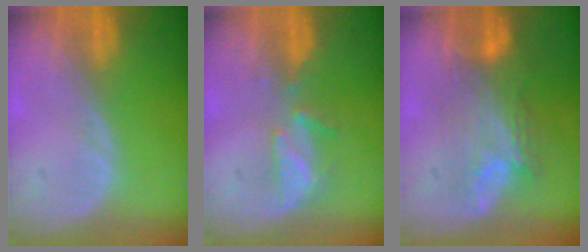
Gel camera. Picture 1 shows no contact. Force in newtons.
{"total": 3.6, "press": 3.5, "slide": 0.5}
{"total": 8.3, "press": 7.7, "slide": 3.3}